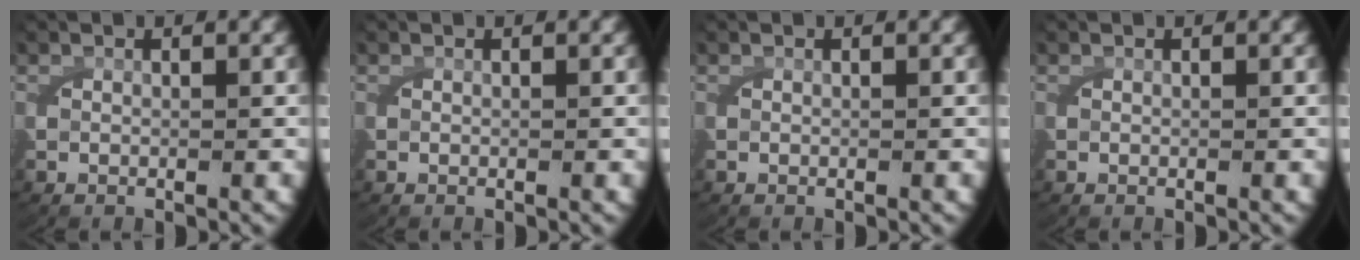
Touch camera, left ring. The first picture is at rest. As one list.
[{"total": 0.0}, {"total": 0.0}, {"total": 0.0}]